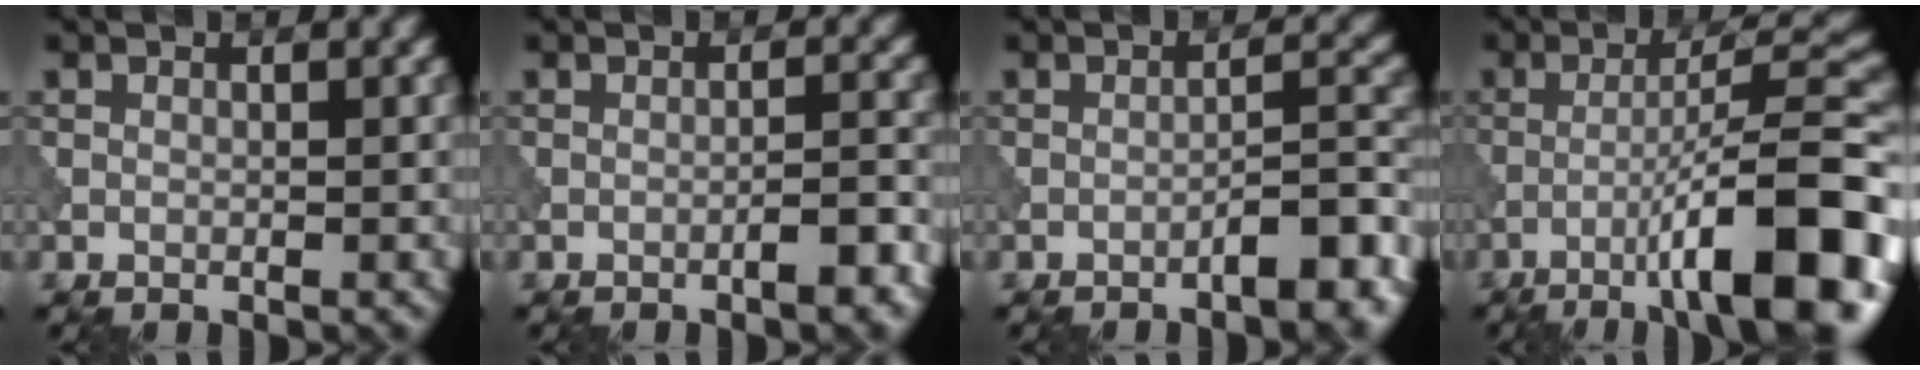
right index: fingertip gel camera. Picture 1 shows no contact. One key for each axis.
{"total": 2.6, "fx": -1.5, "fy": 0.4, "fz": 2.2, "tx": -0.030, "ty": 0.009, "tz": -0.027}
{"total": 5.0, "fx": -3.1, "fy": 1.1, "fz": 3.8, "tx": -0.046, "ty": 0.017, "tz": -0.047}
{"total": 12.7, "fx": -5.6, "fy": 2.2, "fz": 11.1, "tx": -0.156, "ty": 0.019, "tz": -0.084}